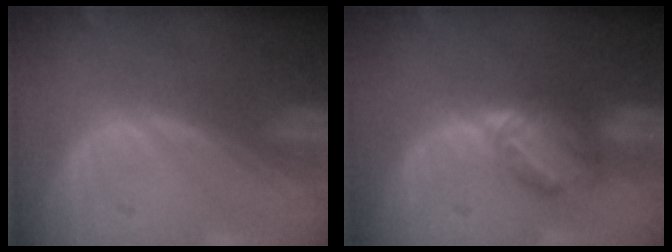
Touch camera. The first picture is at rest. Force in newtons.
{"total": 6.1, "press": 5.3, "slide": 3.1}